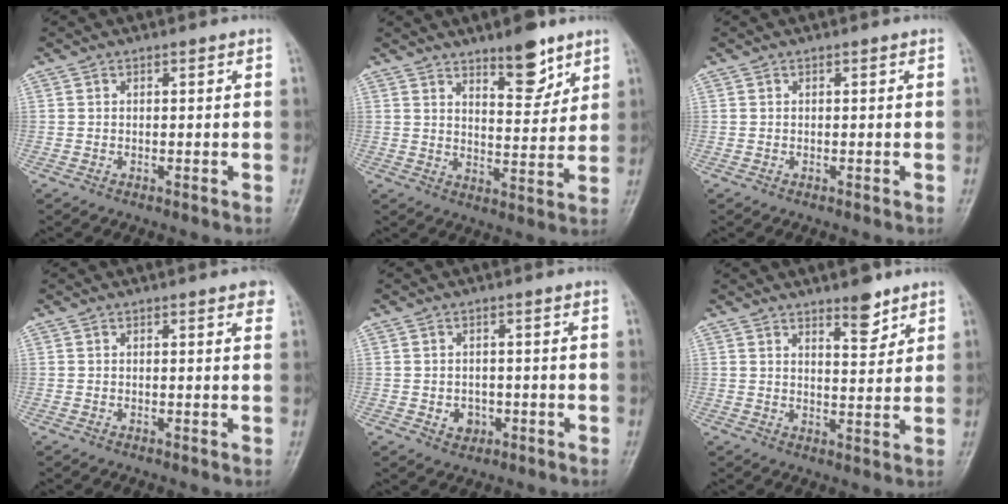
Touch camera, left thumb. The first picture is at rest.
{"total": 9.2, "force": [6.2, 3.4, 5.8], "torque": [-0.060, -0.044, 0.096]}
{"total": 0.0}
{"total": 2.2, "force": [1.4, 0.5, 1.7], "torque": [-0.015, -0.001, 0.012]}
{"total": 2.9, "force": [-0.7, 2.4, 1.4], "torque": [-0.009, 0.003, -0.003]}
{"total": 5.6, "force": [4.1, 1.9, 3.3], "torque": [-0.033, -0.032, 0.061]}